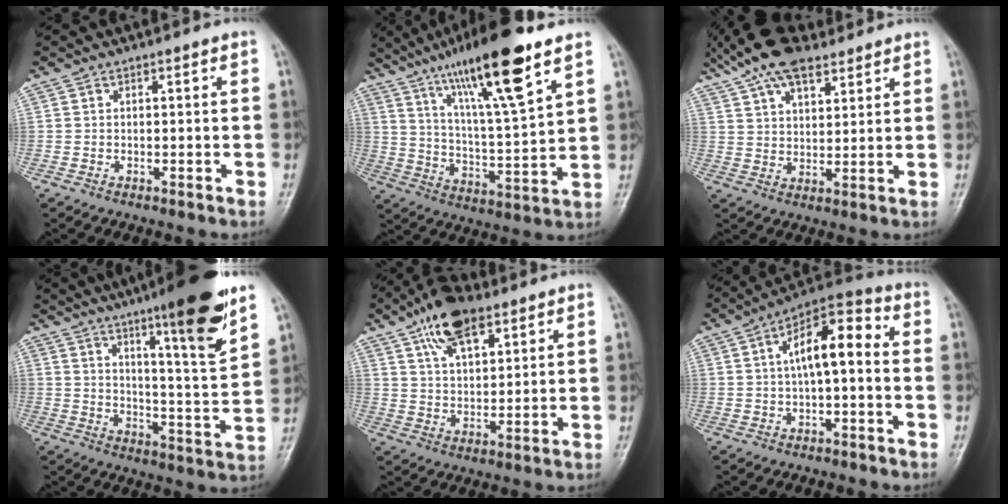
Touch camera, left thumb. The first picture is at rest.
{"total": 18.8, "force": [11.6, 2.6, 14.6], "torque": [-0.240, -0.048, 0.201]}
{"total": 13.6, "force": [9.6, 6.3, 7.3], "torque": [-0.114, -0.003, 0.169]}
{"total": 17.6, "force": [11.0, 1.6, 13.6], "torque": [-0.186, -0.063, 0.167]}
{"total": 11.6, "force": [6.9, 5.4, 7.6], "torque": [-0.112, -0.020, 0.121]}
{"total": 10.9, "force": [1.0, 4.6, 9.8], "torque": [-0.154, 0.036, 0.003]}